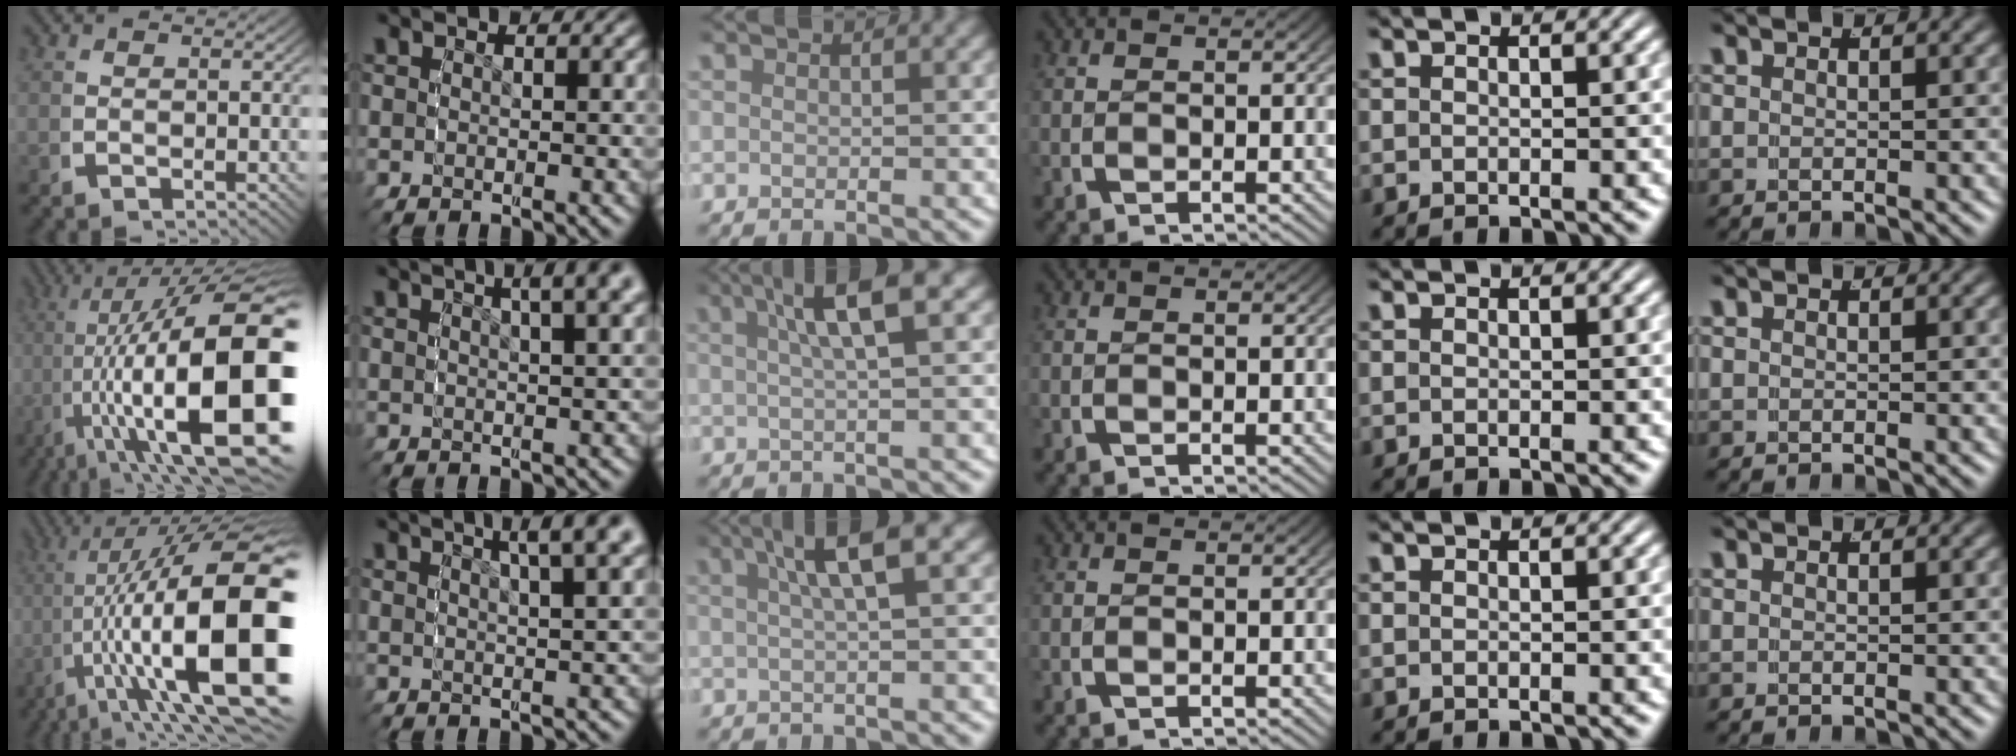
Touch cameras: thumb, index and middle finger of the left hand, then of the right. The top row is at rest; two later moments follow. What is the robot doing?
{"motion": "grasp_and_lifting", "object": "dispenser bottle"}